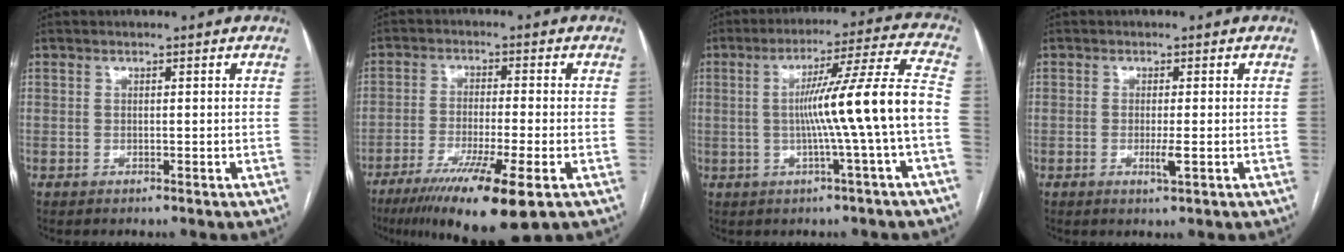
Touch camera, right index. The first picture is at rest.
{"total": 13.4, "force": [-7.7, 0.6, 10.9], "torque": [-0.183, -0.035, -0.126]}
{"total": 12.7, "force": [-1.8, -2.0, 12.4], "torque": [-0.192, 0.016, -0.027]}
{"total": 2.1, "force": [-0.5, 0.1, 2.1], "torque": [-0.037, -0.005, -0.009]}